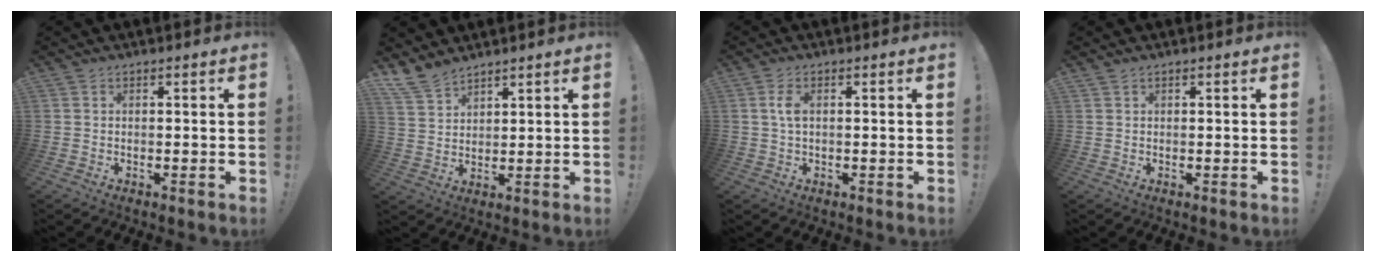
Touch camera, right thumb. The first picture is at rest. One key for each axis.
{"total": 7.6, "fx": 6.5, "fy": 3.2, "fz": 2.1, "tx": -0.050, "ty": -0.037, "tz": 0.130}
{"total": 3.7, "fx": 0.6, "fy": 2.1, "fz": 3.0, "tx": -0.060, "ty": 0.003, "tz": 0.006}
{"total": 0.8, "fx": 0.7, "fy": 0.3, "fz": 0.1, "tx": -0.006, "ty": 0.001, "tz": 0.015}